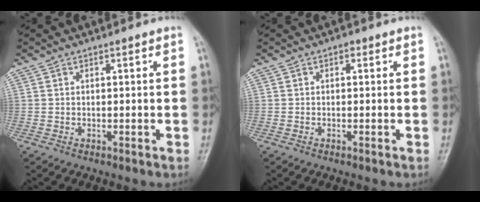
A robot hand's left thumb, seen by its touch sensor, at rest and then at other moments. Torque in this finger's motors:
{"motor_torque": [0.07, -0.05, 0.28, 0.20, 0.00]}